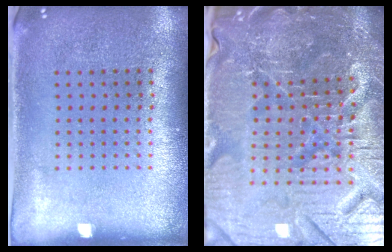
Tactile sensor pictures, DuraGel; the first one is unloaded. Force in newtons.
{"total": 5.8, "press": 5.4, "slide": 2.1}